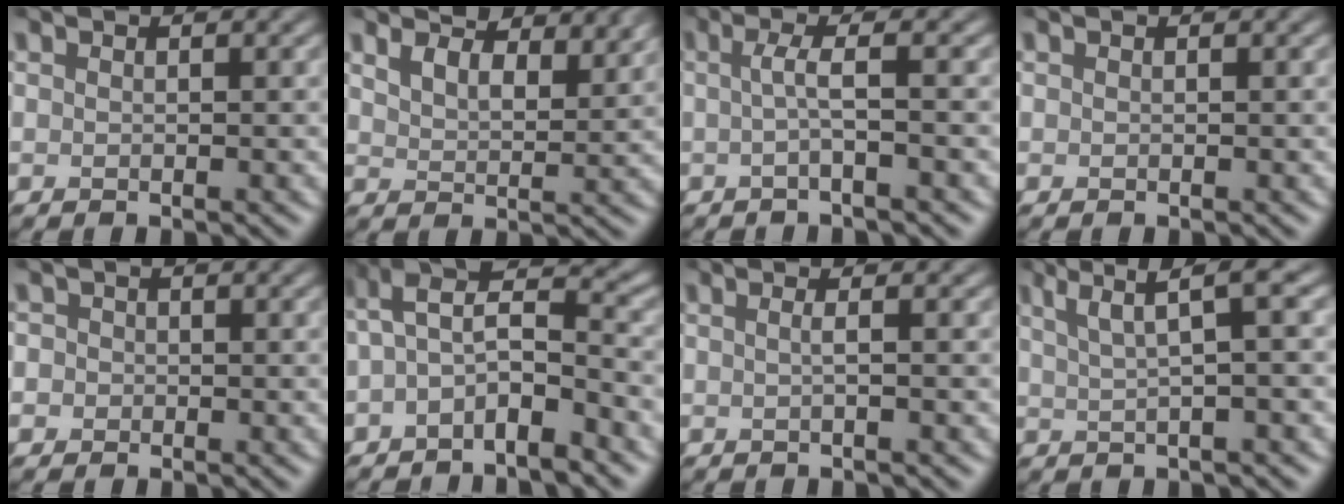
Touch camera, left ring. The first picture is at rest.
{"total": 5.6, "force": [4.7, 1.9, 2.4], "torque": [-0.042, 0.003, 0.063]}
{"total": 2.4, "force": [-0.2, 0.5, 2.3], "torque": [-0.040, -0.003, -0.009]}
{"total": 0.0}
{"total": 1.6, "force": [-0.1, 1.5, 0.4], "torque": [0.014, 0.006, -0.016]}
{"total": 5.1, "force": [-1.8, 2.0, 4.3], "torque": [-0.077, 0.013, -0.042]}
{"total": 1.7, "force": [0.1, 0.7, 1.5], "torque": [-0.012, -0.007, -0.016]}
{"total": 4.4, "force": [2.1, 0.7, 3.8], "torque": [-0.058, 0.014, 0.034]}